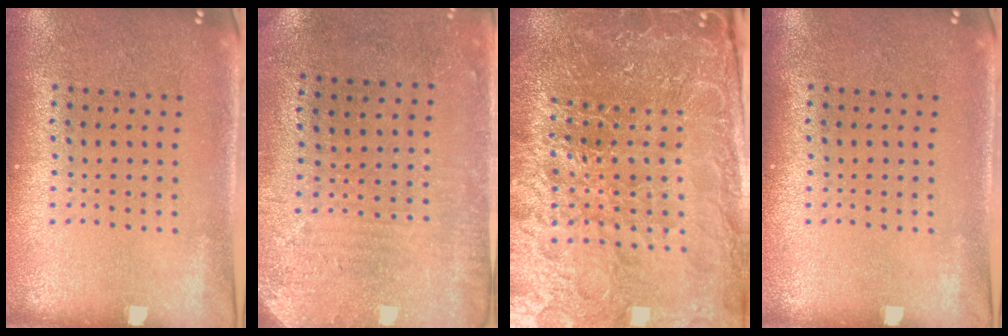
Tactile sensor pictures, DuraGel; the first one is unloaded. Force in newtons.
{"total": 2.8, "press": 2.3, "slide": 1.7}
{"total": 6.2, "press": 5.5, "slide": 2.8}
{"total": 0.0}